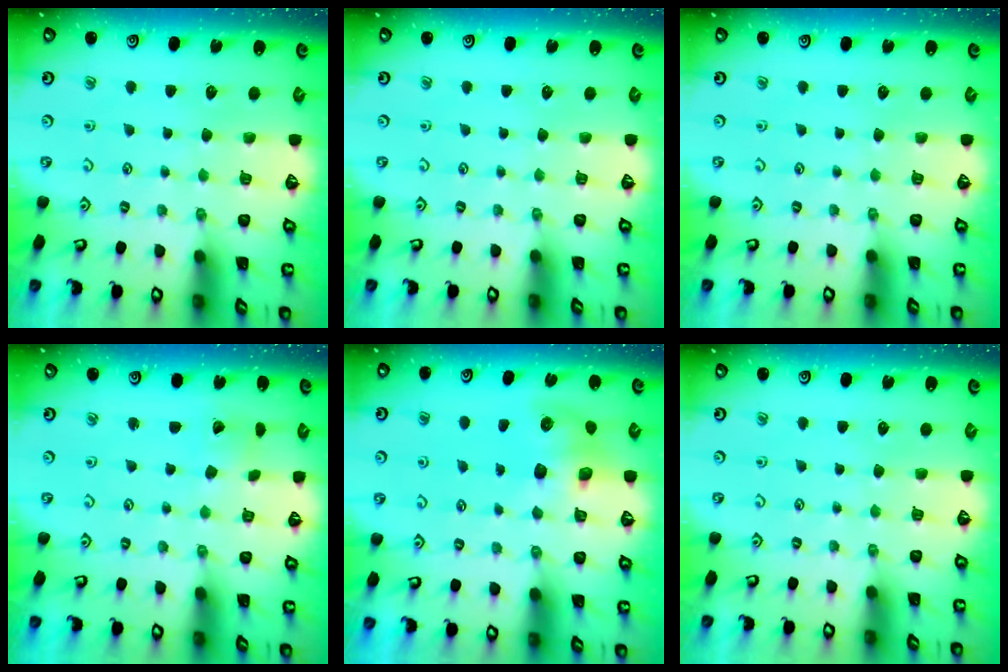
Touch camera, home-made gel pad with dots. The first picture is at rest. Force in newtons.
{"total": 0.0}
{"total": 0.0}
{"total": 1.8, "press": 1.7, "slide": 0.1}
{"total": 7.4, "press": 7.3, "slide": 1.0}
{"total": 0.0}